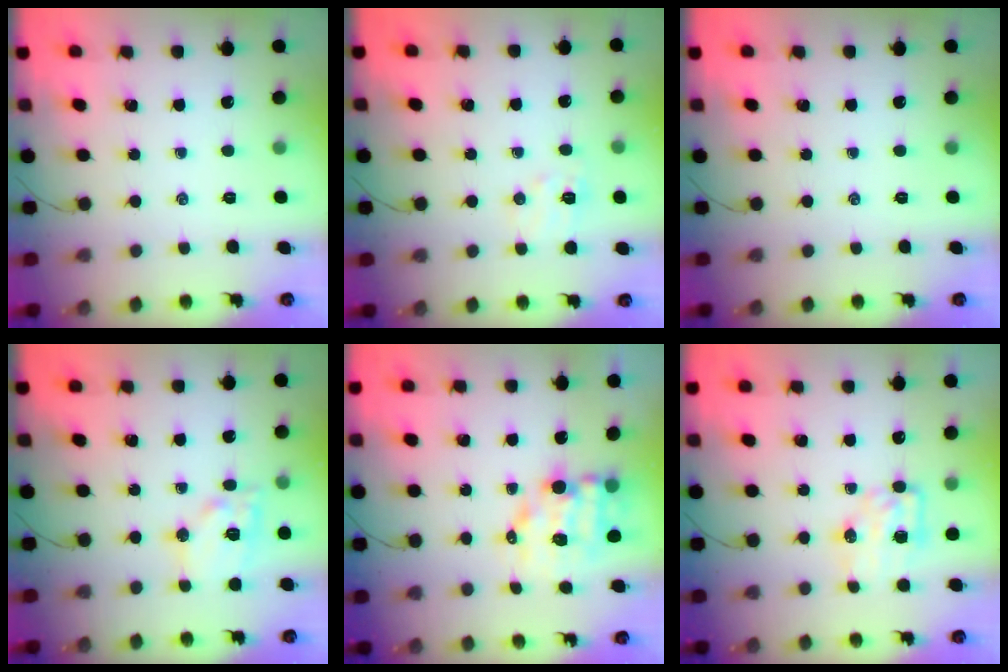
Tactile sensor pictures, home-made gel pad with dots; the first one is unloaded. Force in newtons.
{"total": 7.1, "press": 7.0, "slide": 1.1}
{"total": 0.0}
{"total": 12.6, "press": 12.5, "slide": 1.5}
{"total": 9.5, "press": 9.4, "slide": 1.7}
{"total": 6.5, "press": 6.5, "slide": 0.4}